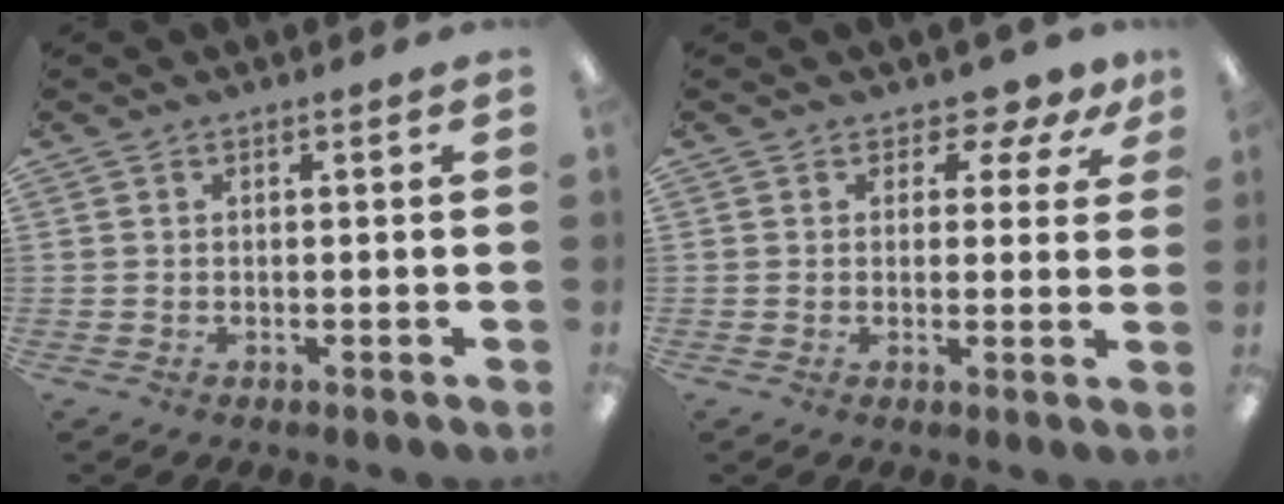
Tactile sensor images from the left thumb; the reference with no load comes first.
{"total": 4.1, "force": [2.7, 2.7, 1.6], "torque": [-0.021, -0.015, 0.044]}